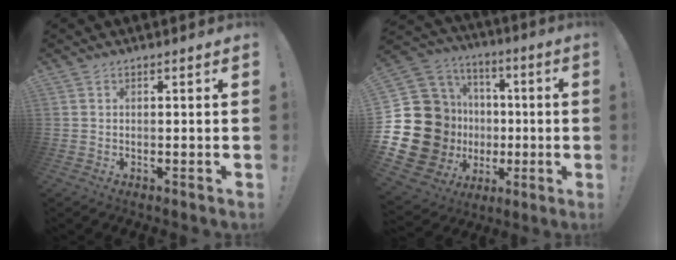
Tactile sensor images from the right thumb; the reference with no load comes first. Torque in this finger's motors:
{"motor_torque": [2.42, 2.59, 1.11, -0.98, 0.19]}